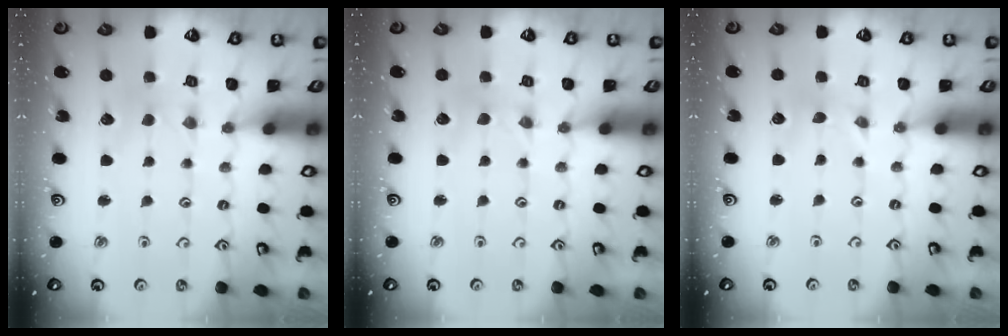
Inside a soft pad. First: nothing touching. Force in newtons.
{"total": 0.8, "press": 0.8, "slide": 0.2}
{"total": 0.0}